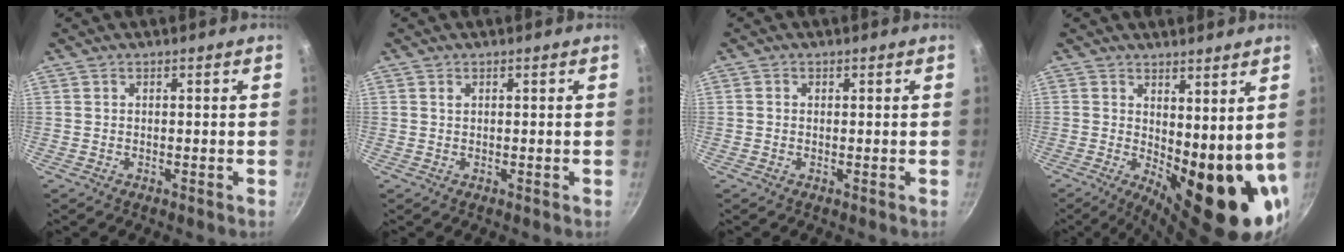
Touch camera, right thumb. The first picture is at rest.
{"total": 0.6, "force": [0.3, 0.3, 0.3], "torque": [-0.006, 0.000, 0.007]}
{"total": 0.7, "force": [0.1, 0.6, 0.2], "torque": [-0.003, 0.003, 0.000]}
{"total": 13.9, "force": [1.7, 5.7, 12.5], "torque": [-0.143, -0.035, 0.037]}